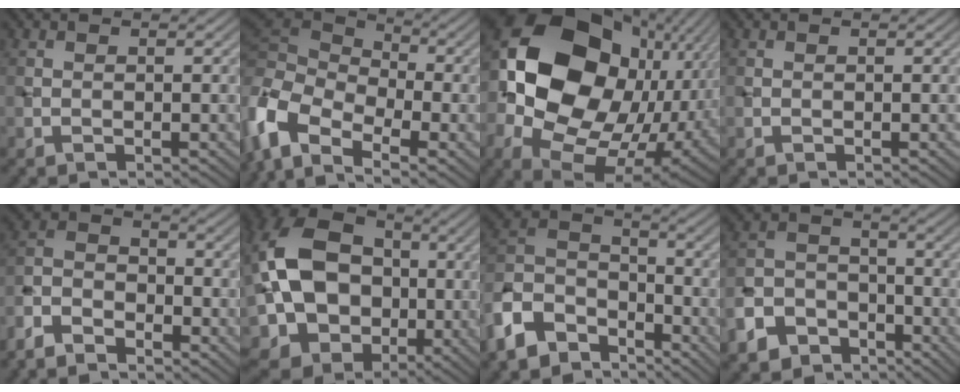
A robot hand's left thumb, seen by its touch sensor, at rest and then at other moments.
{"total": 12.8, "force": [-4.8, 7.4, 9.3], "torque": [-0.241, -0.002, -0.098]}
{"total": 21.9, "force": [2.1, 16.3, 14.5], "torque": [-0.323, -0.019, 0.069]}
{"total": 0.0}
{"total": 7.5, "force": [-6.1, 3.1, 2.9], "torque": [-0.066, -0.007, -0.138]}
{"total": 17.0, "force": [-0.3, 12.8, 11.1], "torque": [-0.256, 0.009, -0.015]}
{"total": 11.8, "force": [-8.4, 6.5, 5.1], "torque": [-0.133, -0.006, -0.178]}
{"total": 9.2, "force": [-6.4, 5.7, 3.4], "torque": [-0.081, -0.018, -0.131]}